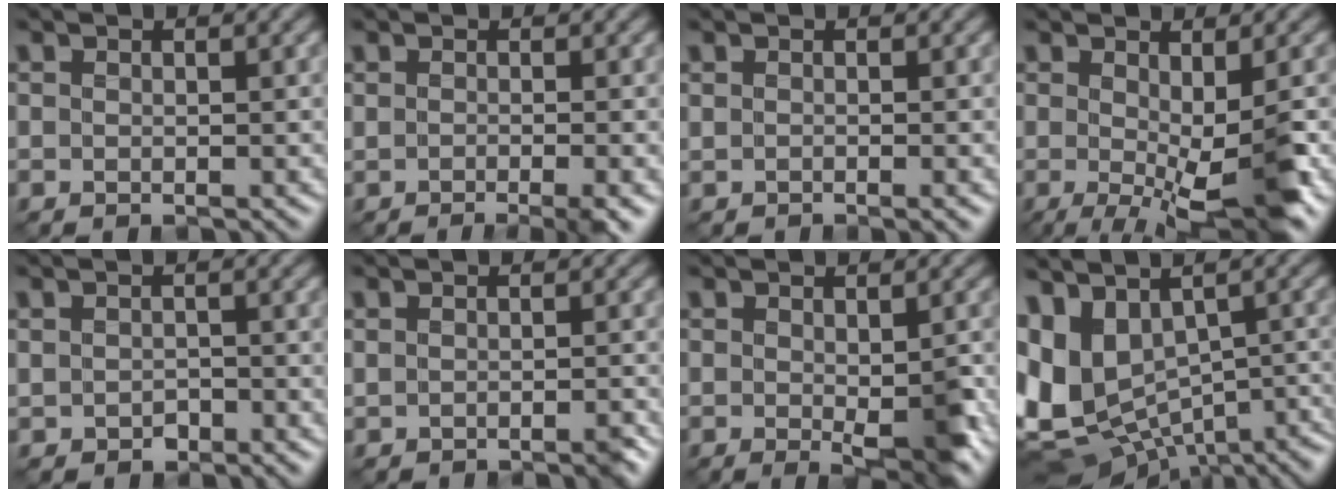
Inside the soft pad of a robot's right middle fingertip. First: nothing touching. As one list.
[{"total": 1.8, "force": [-0.9, 0.0, 1.5], "torque": [-0.026, -0.002, -0.017]}, {"total": 0.0}, {"total": 6.5, "force": [-1.1, 1.4, 6.3], "torque": [-0.104, -0.009, -0.020]}, {"total": 1.7, "force": [-1.0, 1.1, 0.9], "torque": [-0.015, -0.006, -0.019]}, {"total": 1.1, "force": [-0.6, 0.5, 0.8], "torque": [-0.012, -0.006, -0.007]}, {"total": 3.9, "force": [-0.5, 1.5, 3.6], "torque": [-0.059, -0.009, -0.004]}, {"total": 14.6, "force": [-3.8, 9.3, 10.7], "torque": [-0.217, -0.004, -0.012]}]